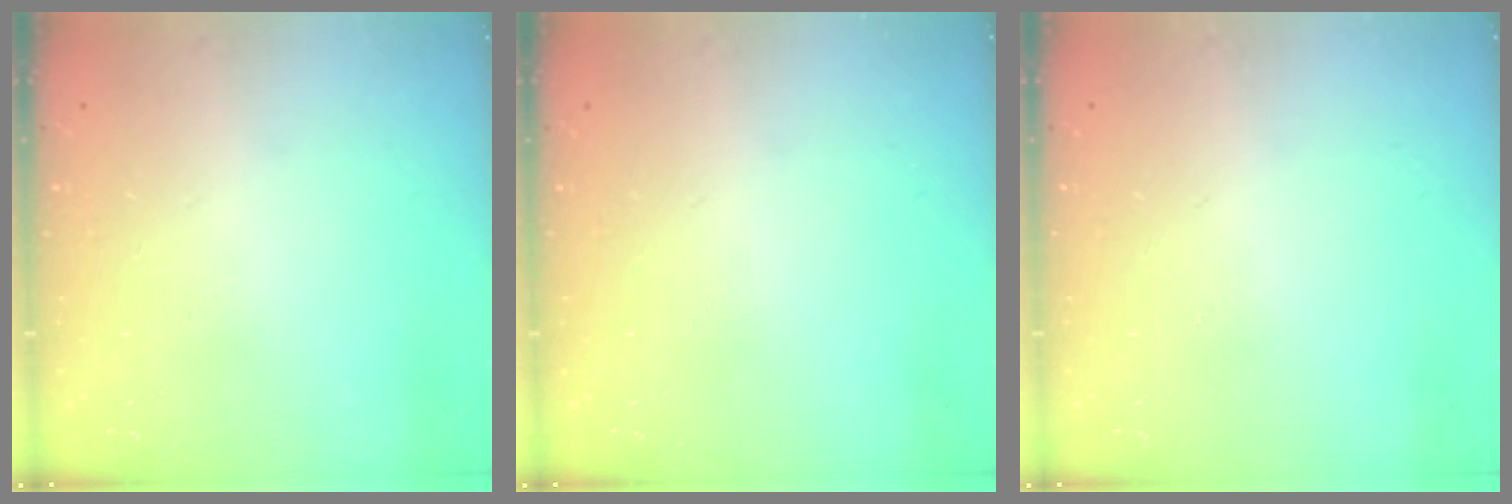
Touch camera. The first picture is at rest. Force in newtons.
{"total": 0.0}
{"total": 0.0}